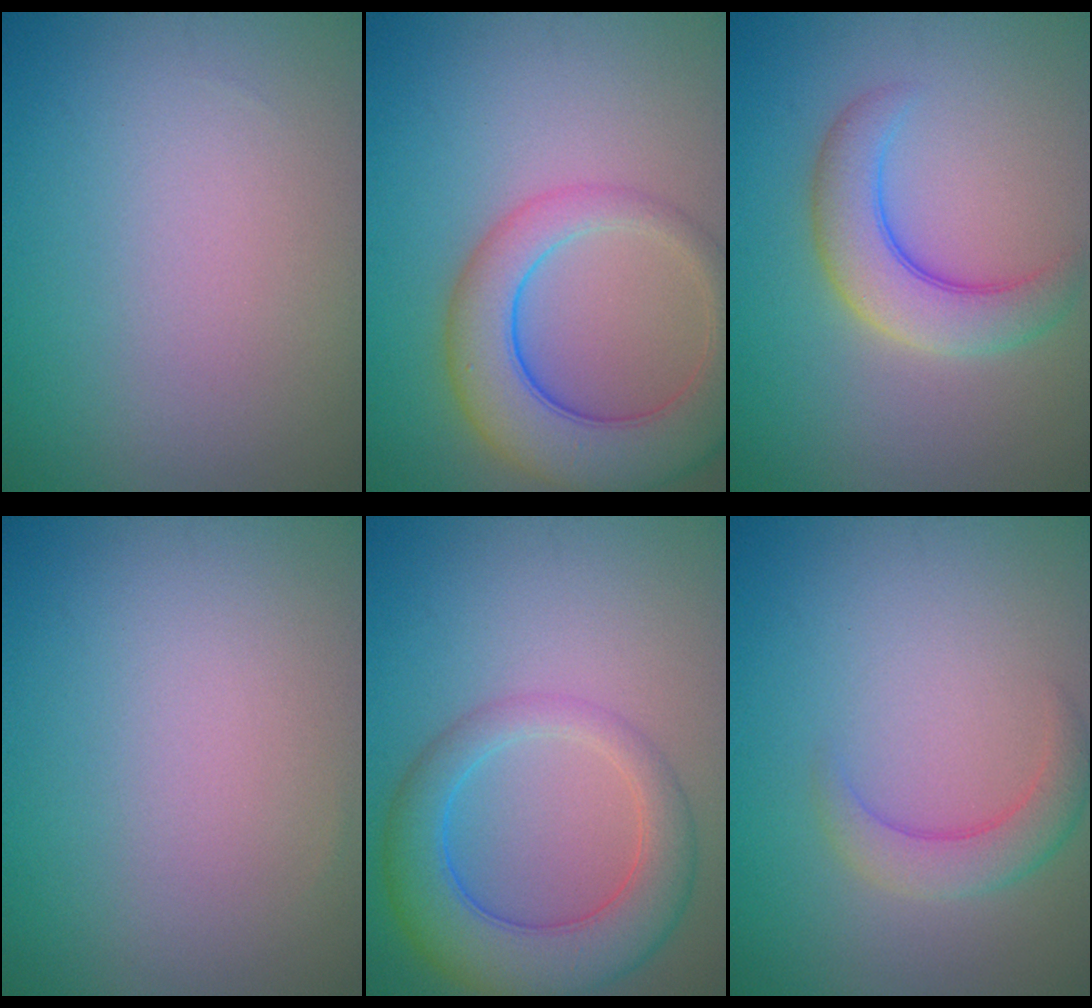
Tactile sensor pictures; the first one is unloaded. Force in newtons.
{"total": 7.3, "press": 7.3, "slide": 0.5}
{"total": 4.7, "press": 4.7, "slide": 0.3}
{"total": 0.0}
{"total": 6.4, "press": 6.4, "slide": 0.3}
{"total": 2.8, "press": 2.8, "slide": 0.1}